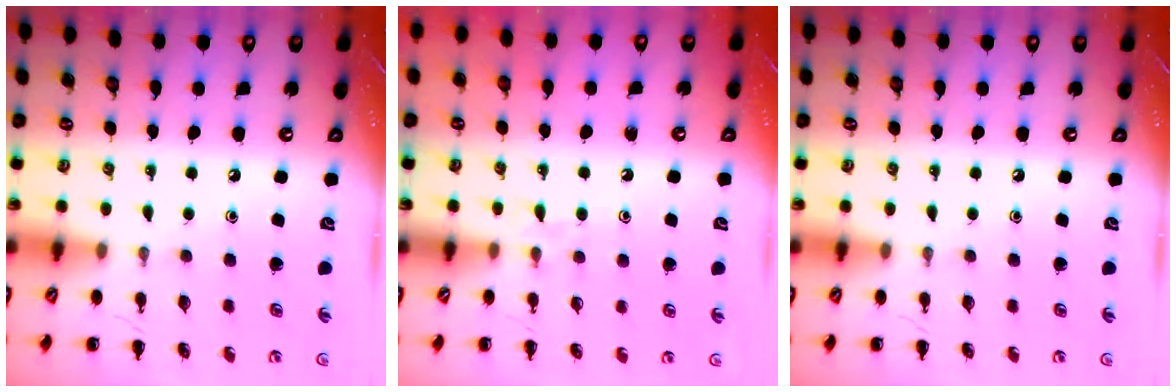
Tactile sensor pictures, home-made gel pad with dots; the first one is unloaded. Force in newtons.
{"total": 3.0, "press": 2.8, "slide": 1.1}
{"total": 0.0}